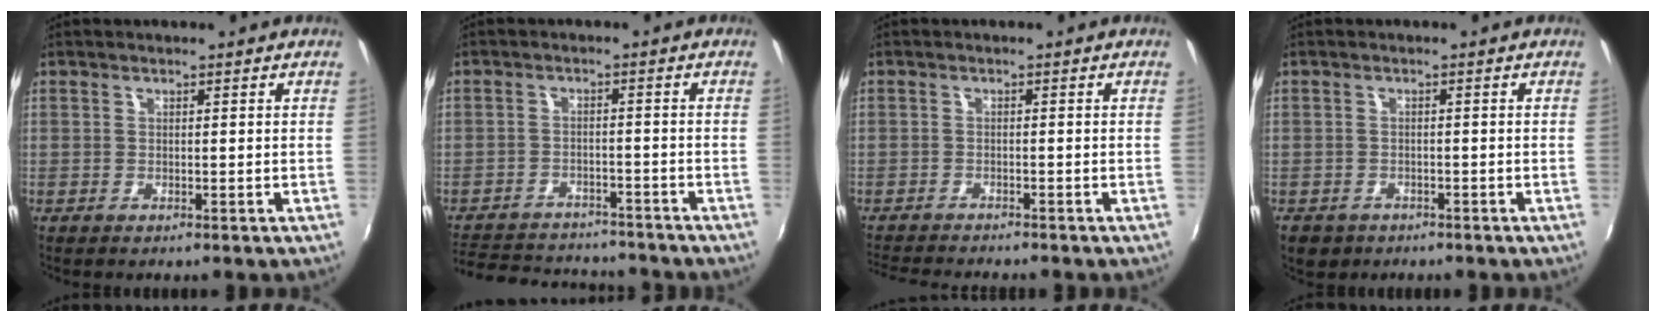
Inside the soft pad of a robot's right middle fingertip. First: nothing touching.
{"total": 14.2, "force": [-12.3, 5.4, 4.5], "torque": [-0.120, 0.019, -0.176]}
{"total": 6.0, "force": [-5.7, 0.5, 1.9], "torque": [-0.054, -0.018, -0.096]}
{"total": 4.0, "force": [-2.3, 2.9, 1.4], "torque": [-0.037, -0.008, -0.032]}